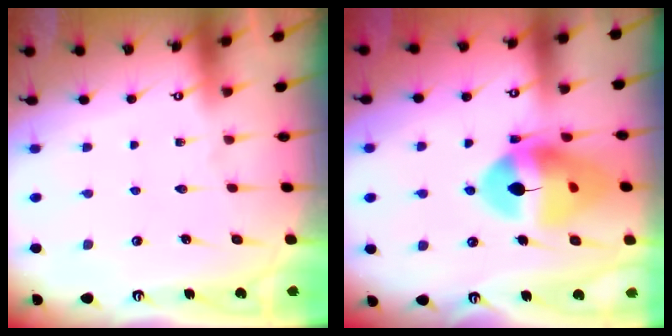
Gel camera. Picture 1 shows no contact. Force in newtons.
{"total": 16.1, "press": 16.0, "slide": 1.7}